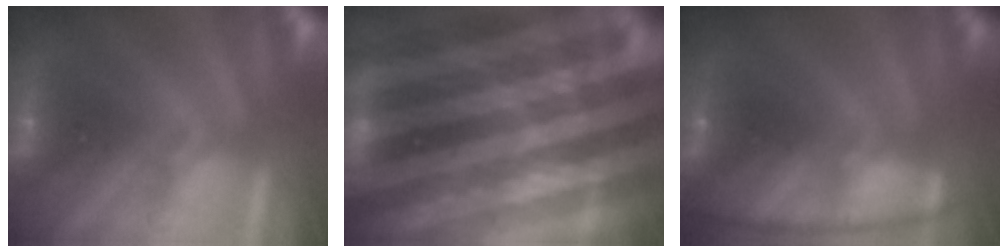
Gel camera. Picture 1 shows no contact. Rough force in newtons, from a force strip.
{"total": 8.5}
{"total": 8.1}